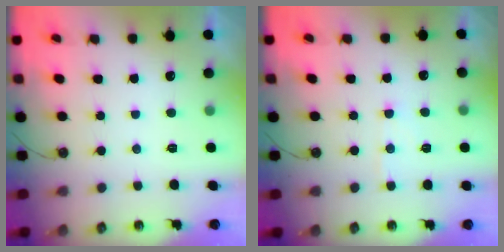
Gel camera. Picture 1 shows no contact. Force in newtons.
{"total": 5.4, "press": 5.3, "slide": 0.8}